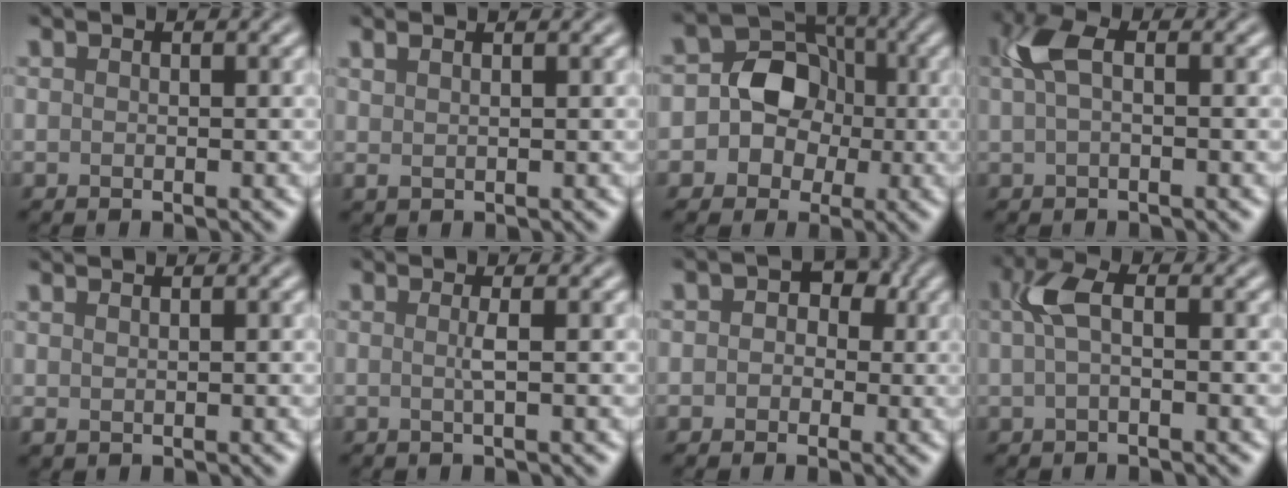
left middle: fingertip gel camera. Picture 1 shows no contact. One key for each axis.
{"total": 1.3, "fx": 0.9, "fy": 0.3, "fz": 0.9, "tx": -0.023, "ty": 0.005, "tz": 0.021}
{"total": 6.3, "fx": -0.2, "fy": 5.5, "fz": 3.1, "tx": -0.015, "ty": 0.026, "tz": -0.020}
{"total": 3.0, "fx": 0.7, "fy": 1.4, "fz": 2.6, "tx": -0.061, "ty": 0.014, "tz": 0.011}
{"total": 0.9, "fx": 0.6, "fy": 0.4, "fz": 0.5, "tx": -0.015, "ty": 0.005, "tz": 0.016}
{"total": 1.0, "fx": -0.1, "fy": -0.2, "fz": 1.0, "tx": -0.025, "ty": 0.001, "tz": -0.001}
{"total": 3.6, "fx": 0.8, "fy": 3.1, "fz": 1.7, "tx": 0.013, "ty": 0.019, "tz": -0.026}
{"total": 2.6, "fx": 0.3, "fy": 1.0, "fz": 2.4, "tx": -0.055, "ty": 0.012, "tz": 0.003}